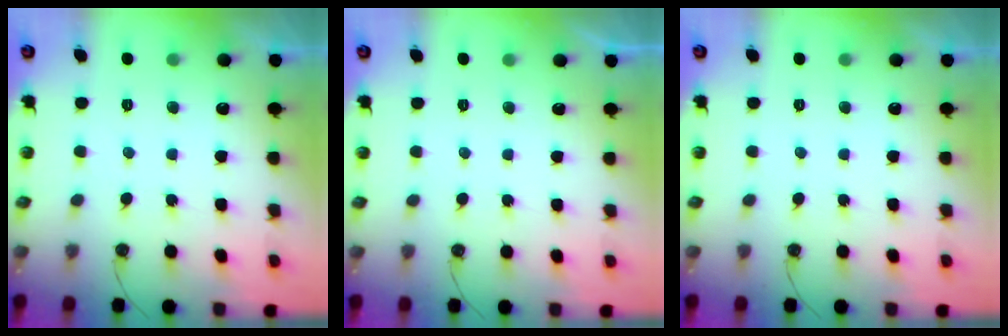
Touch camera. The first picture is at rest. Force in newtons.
{"total": 0.0}
{"total": 0.0}